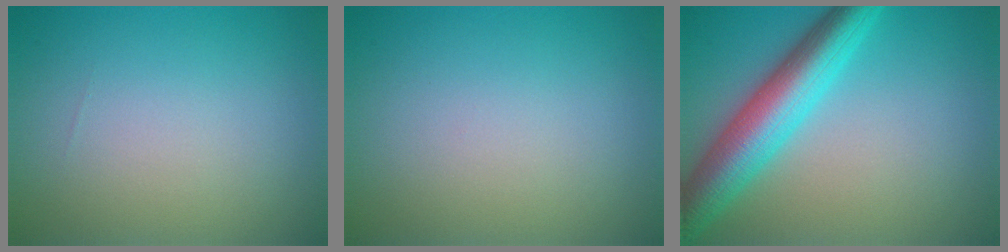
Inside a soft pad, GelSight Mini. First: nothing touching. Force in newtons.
{"total": 0.0}
{"total": 7.4, "press": 7.4, "slide": 0.3}